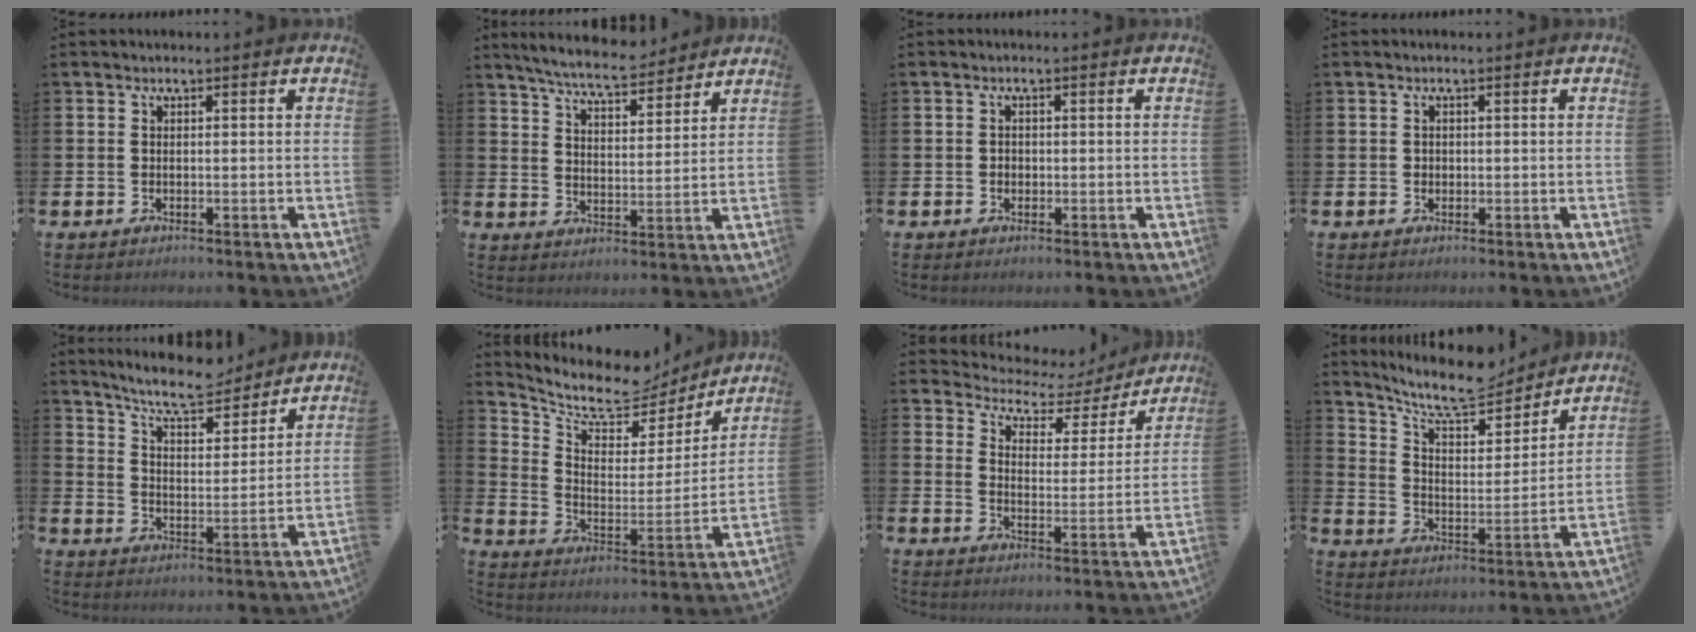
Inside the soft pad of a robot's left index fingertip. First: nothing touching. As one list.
[{"total": 7.0, "force": [6.6, 1.0, 2.1], "torque": [-0.060, -0.032, 0.117]}, {"total": 0.9, "force": [-0.2, 0.9, 0.2], "torque": [0.004, 0.003, -0.008]}, {"total": 0.7, "force": [0.0, 0.7, 0.2], "torque": [0.005, 0.003, -0.003]}, {"total": 8.2, "force": [7.7, 1.3, 2.6], "torque": [-0.068, -0.044, 0.135]}, {"total": 8.4, "force": [7.3, 3.3, 2.5], "torque": [-0.082, -0.057, 0.120]}, {"total": 4.6, "force": [3.9, 2.2, 0.9], "torque": [-0.050, -0.030, 0.060]}, {"total": 10.5, "force": [9.3, 2.7, 4.0], "torque": [-0.105, -0.059, 0.162]}]